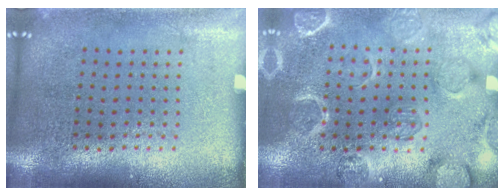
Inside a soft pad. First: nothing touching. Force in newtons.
{"total": 2.5, "press": 2.5, "slide": 0.2}